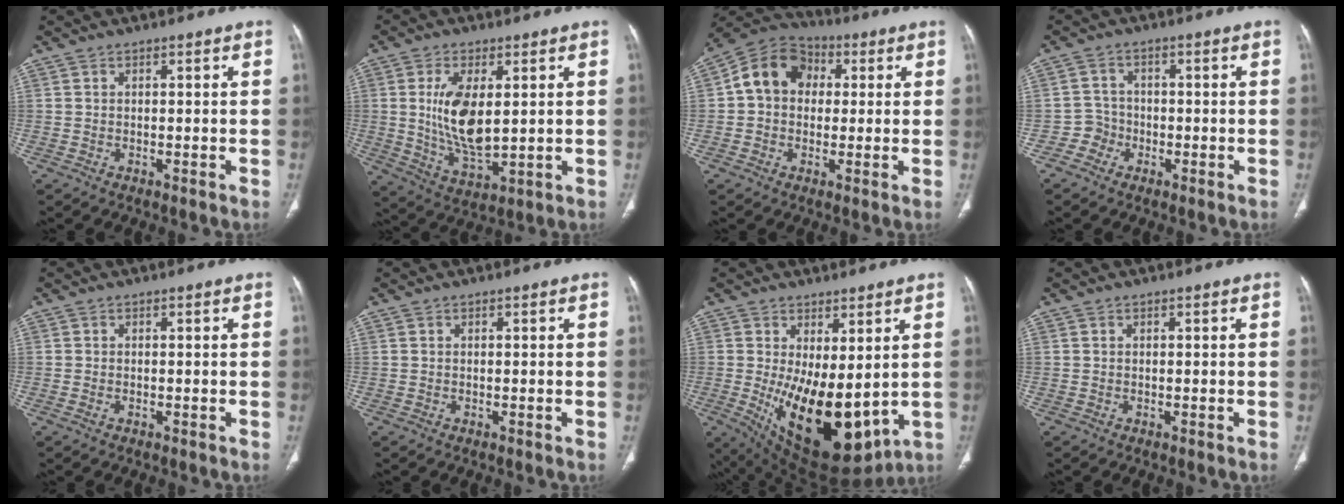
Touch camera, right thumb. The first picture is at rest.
{"total": 11.7, "force": [1.7, 5.6, 10.1], "torque": [-0.189, -0.022, 0.043]}
{"total": 11.5, "force": [1.7, 9.3, 6.4], "torque": [-0.093, 0.024, 0.014]}
{"total": 3.2, "force": [-1.7, 2.8, -0.2], "torque": [0.021, 0.013, -0.041]}
{"total": 0.7, "force": [-0.3, 0.4, 0.5], "torque": [-0.015, 0.005, -0.002]}
{"total": 0.0}
{"total": 18.7, "force": [-0.8, 8.9, 16.5], "torque": [-0.257, -0.037, 0.022]}
{"total": 0.0}